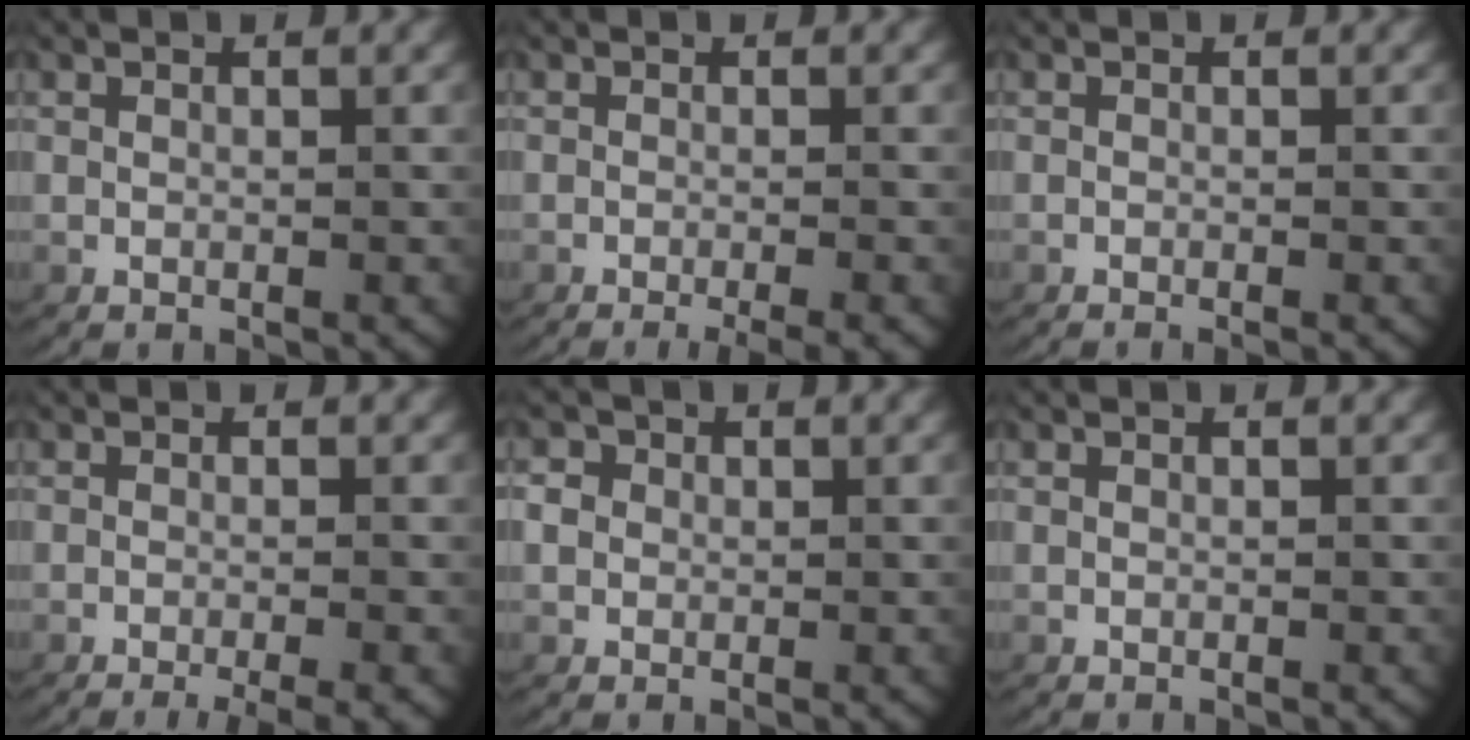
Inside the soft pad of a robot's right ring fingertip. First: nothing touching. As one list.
[{"total": 4.0, "force": [-3.0, 0.7, 2.5], "torque": [-0.021, -0.002, -0.045]}, {"total": 0.9, "force": [-0.8, 0.1, 0.5], "torque": [-0.002, 0.002, -0.014]}, {"total": 4.5, "force": [-3.5, 1.0, 2.6], "torque": [-0.023, -0.004, -0.051]}, {"total": 2.1, "force": [0.3, 1.9, 0.7], "torque": [-0.027, -0.003, 0.005]}, {"total": 0.0}]